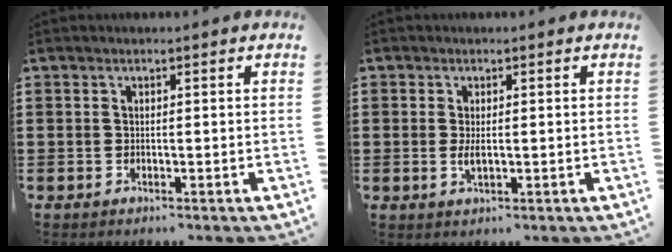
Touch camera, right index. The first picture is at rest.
{"total": 1.8, "force": [0.0, 0.7, 1.7], "torque": [-0.032, -0.001, 0.001]}